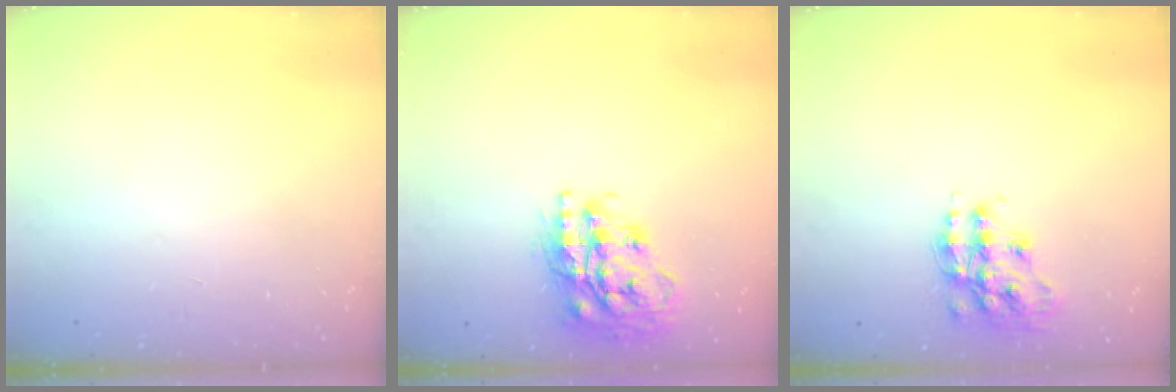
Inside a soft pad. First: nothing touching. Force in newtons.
{"total": 19.3, "press": 19.3, "slide": 1.4}
{"total": 13.7, "press": 13.7, "slide": 0.9}